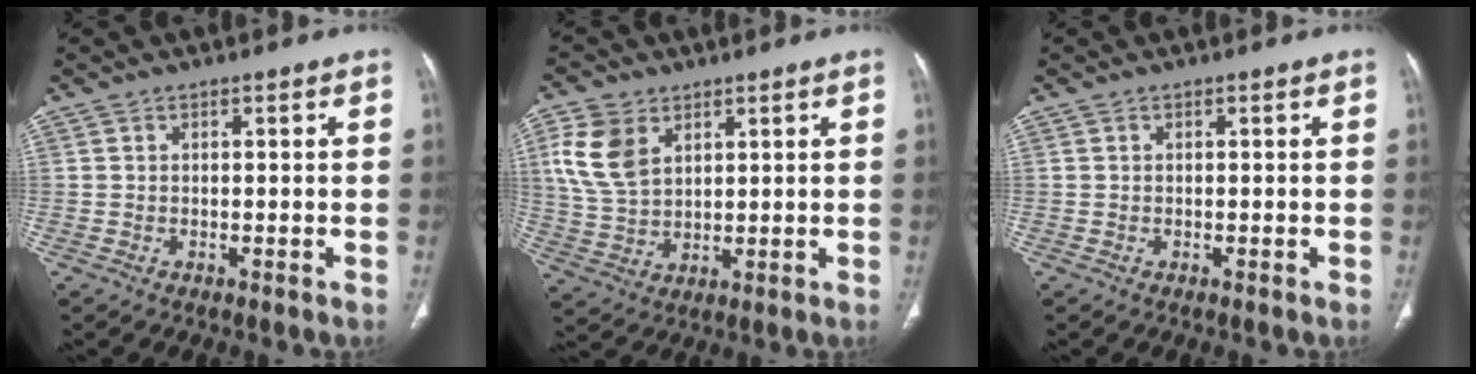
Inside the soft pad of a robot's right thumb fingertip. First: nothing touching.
{"total": 9.8, "force": [4.0, 6.6, 6.1], "torque": [-0.119, -0.009, 0.085]}
{"total": 0.0}